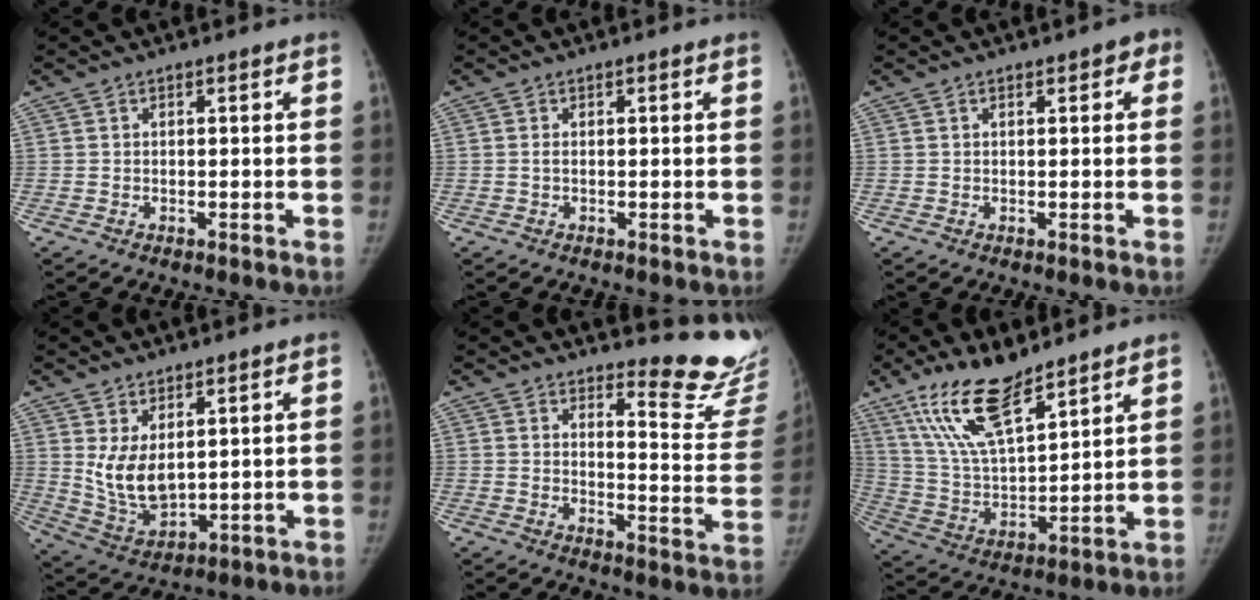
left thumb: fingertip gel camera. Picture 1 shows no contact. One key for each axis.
{"total": 0.6, "fx": 0.1, "fy": 0.2, "fz": 0.5, "tx": -0.017, "ty": 0.001, "tz": 0.002}
{"total": 2.6, "fx": 1.0, "fy": 1.3, "fz": 2.0, "tx": -0.010, "ty": 0.008, "tz": 0.007}
{"total": 8.5, "fx": 2.4, "fy": 5.0, "fz": 6.5, "tx": -0.108, "ty": -0.027, "tz": 0.066}
{"total": 13.9, "fx": 13.2, "fy": 2.1, "fz": 3.5, "tx": -0.012, "ty": -0.173, "tz": 0.145}
{"total": 17.2, "fx": 11.7, "fy": 5.8, "fz": 11.2, "tx": -0.190, "ty": -0.054, "tz": 0.231}